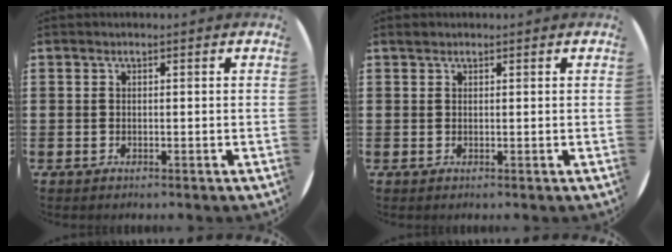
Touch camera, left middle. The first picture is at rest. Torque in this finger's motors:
{"motor_torque": [0.19, -0.16, -0.01, 0.00]}